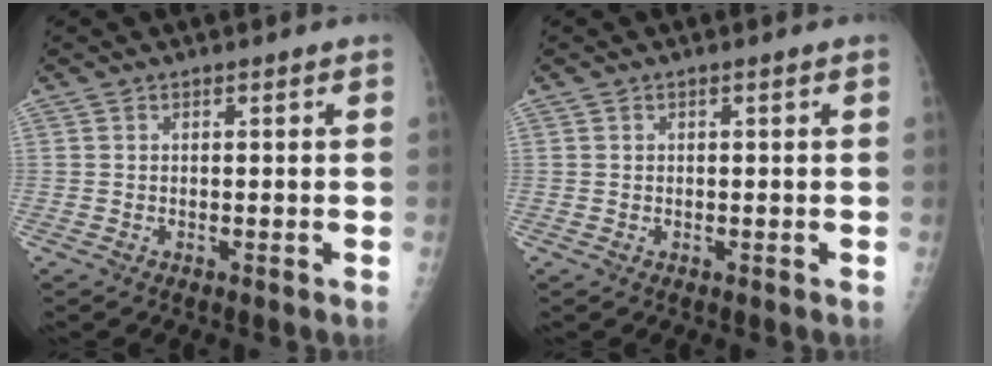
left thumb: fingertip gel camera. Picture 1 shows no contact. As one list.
[{"total": 0.0}]